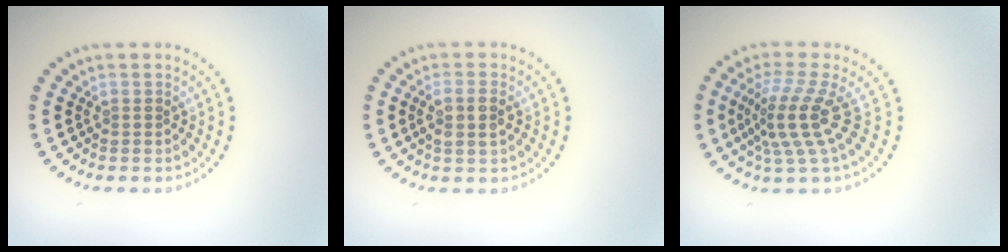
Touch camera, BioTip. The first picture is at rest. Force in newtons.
{"total": 2.4, "press": 2.2, "slide": 1.0}
{"total": 4.2, "press": 2.8, "slide": 3.1}